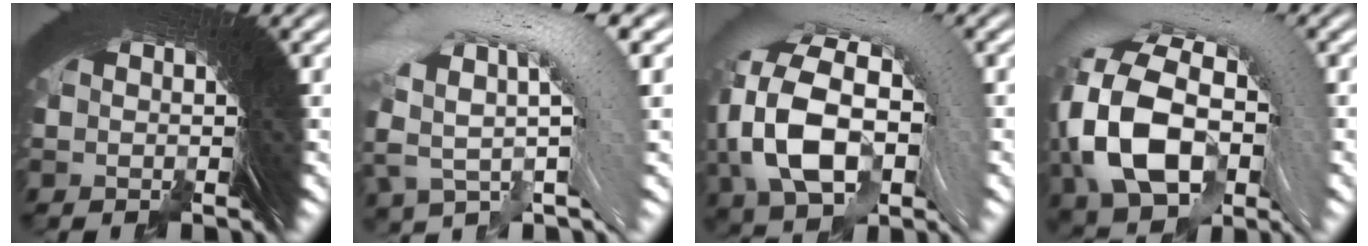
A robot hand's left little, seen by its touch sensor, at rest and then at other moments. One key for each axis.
{"total": 23.5, "fx": 3.2, "fy": -10.3, "fz": -20.8, "tx": 0.300, "ty": 0.097, "tz": 0.011}
{"total": 18.6, "fx": 1.1, "fy": -4.6, "fz": -18.0, "tx": 0.199, "ty": 0.034, "tz": -0.007}
{"total": 17.2, "fx": 0.5, "fy": -3.0, "fz": -17.0, "tx": 0.178, "ty": 0.030, "tz": -0.016}